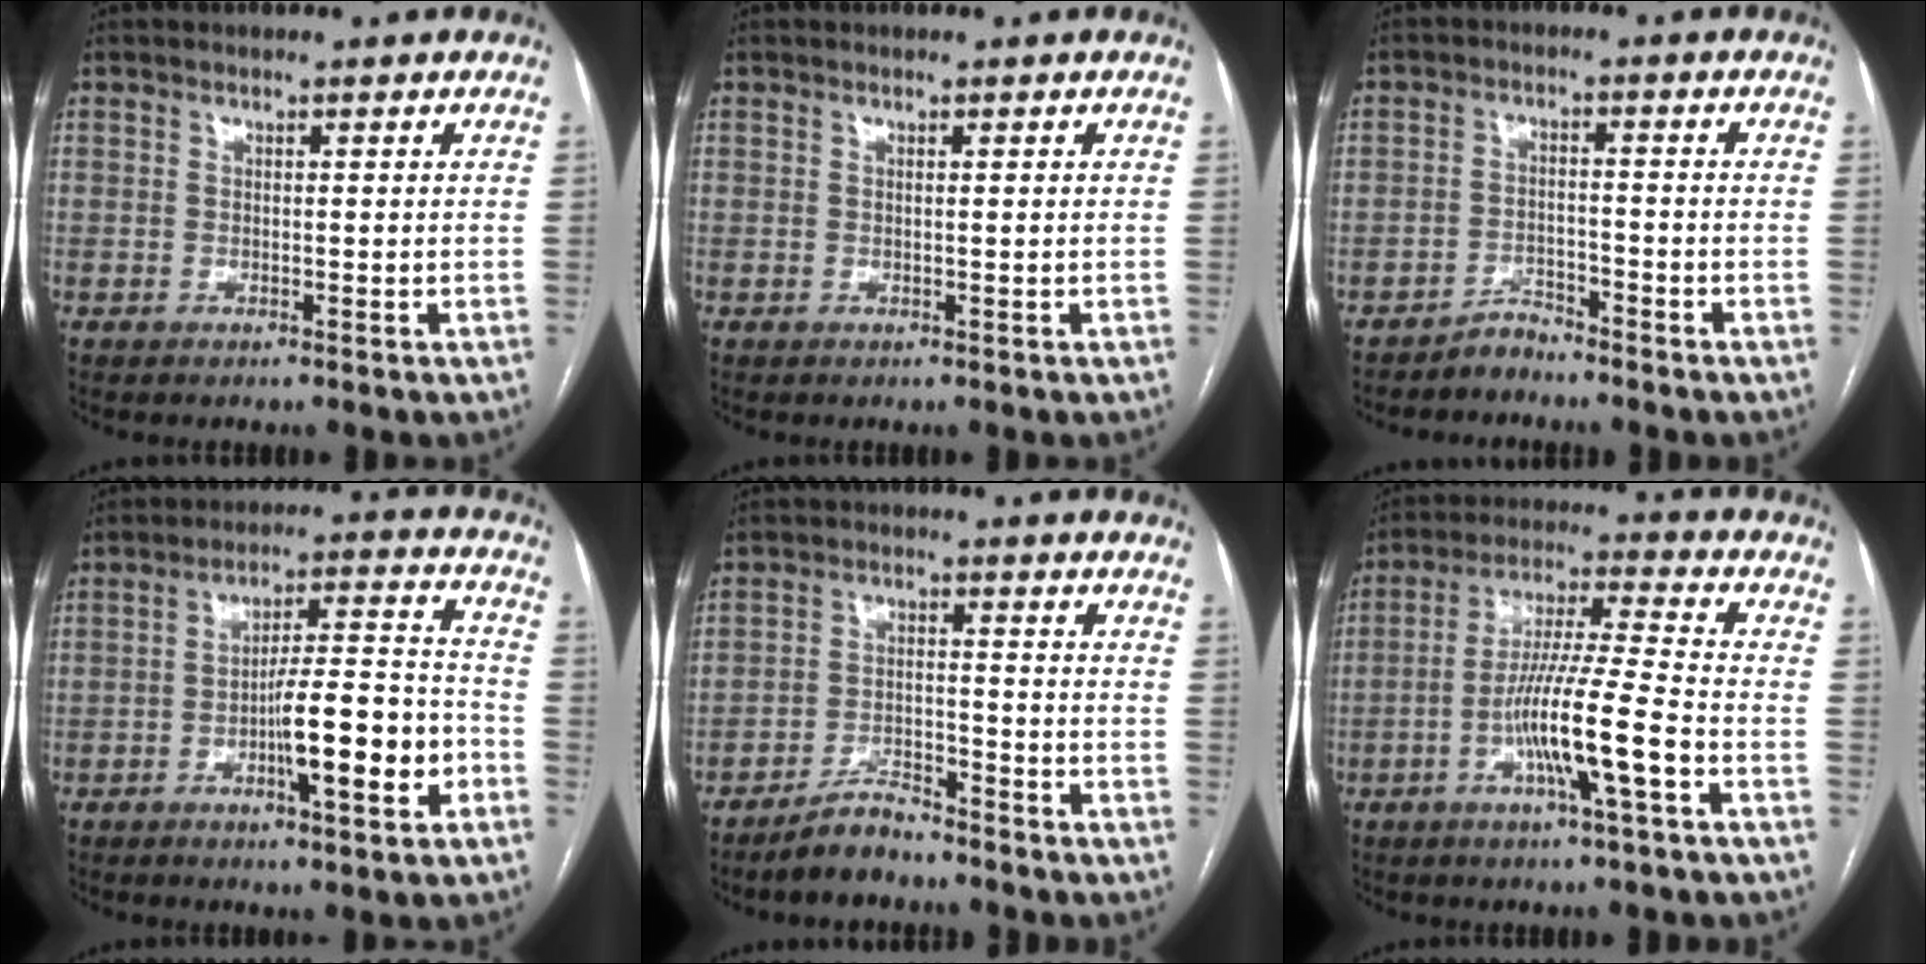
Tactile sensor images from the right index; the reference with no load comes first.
{"total": 0.0}
{"total": 2.4, "force": [-2.3, 0.6, -0.2], "torque": [0.011, -0.002, -0.040]}
{"total": 12.4, "force": [-4.7, 1.9, 11.4], "torque": [-0.179, 0.014, -0.068]}
{"total": 5.4, "force": [-4.8, 1.3, 1.9], "torque": [-0.034, -0.005, -0.088]}
{"total": 12.3, "force": [-4.7, -0.2, 11.3], "torque": [-0.213, 0.001, -0.087]}